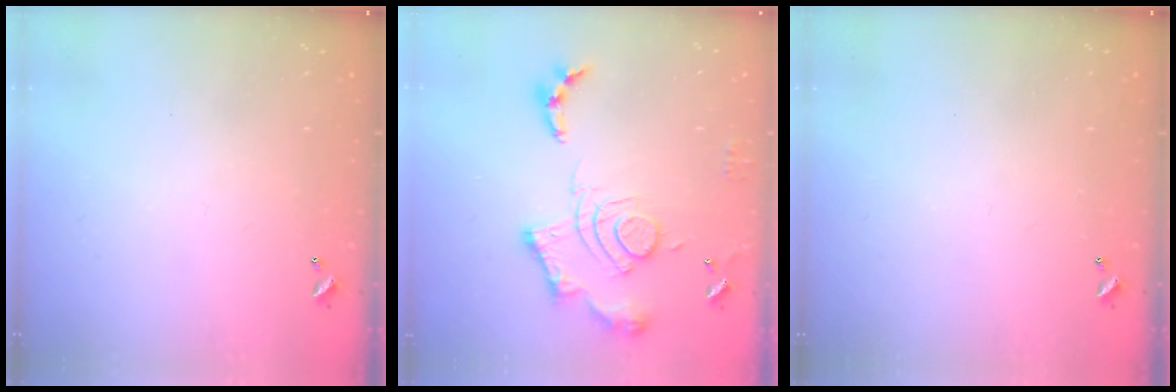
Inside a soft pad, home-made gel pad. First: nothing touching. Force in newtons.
{"total": 16.5, "press": 16.4, "slide": 1.7}
{"total": 0.0}